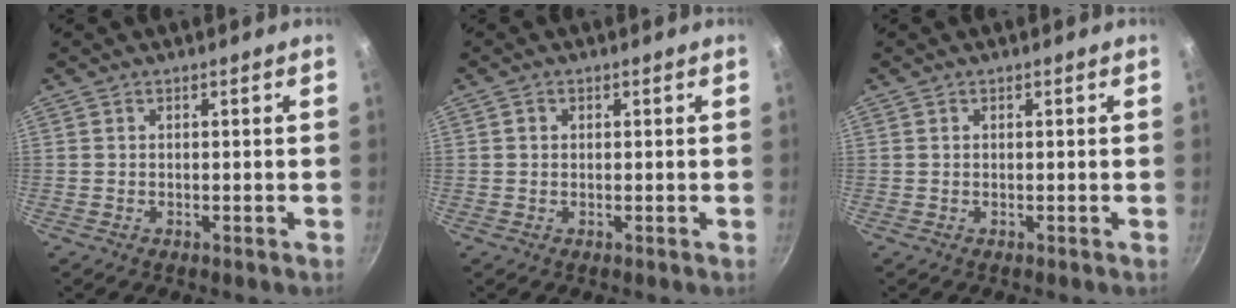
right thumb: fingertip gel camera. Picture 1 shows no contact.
{"total": 1.0, "force": [0.2, 0.9, 0.4], "torque": [-0.005, 0.004, 0.001]}
{"total": 0.0}